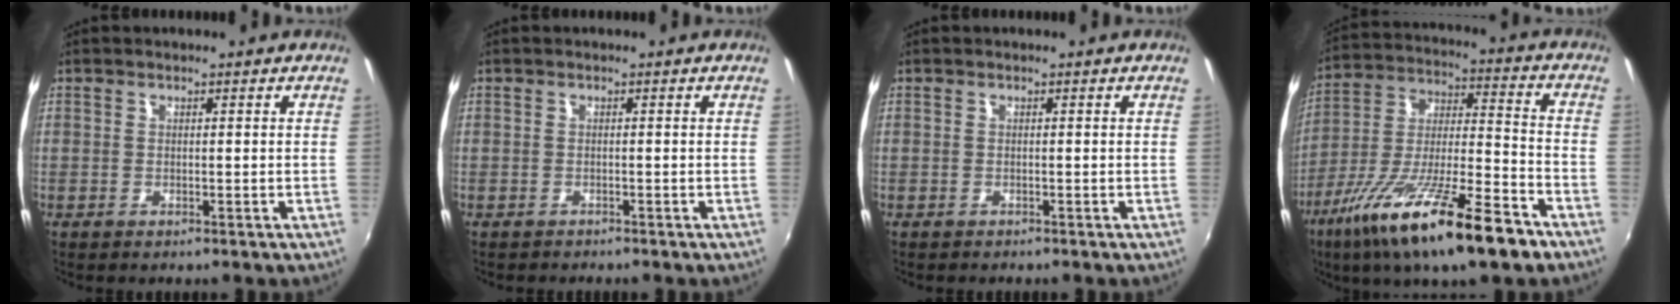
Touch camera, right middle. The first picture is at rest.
{"total": 1.2, "force": [-1.1, 0.4, 0.1], "torque": [-0.007, -0.002, -0.017]}
{"total": 0.6, "force": [-0.6, 0.2, 0.1], "torque": [-0.003, -0.002, -0.010]}
{"total": 22.6, "force": [-13.6, 4.5, 17.5], "torque": [-0.316, -0.042, -0.235]}